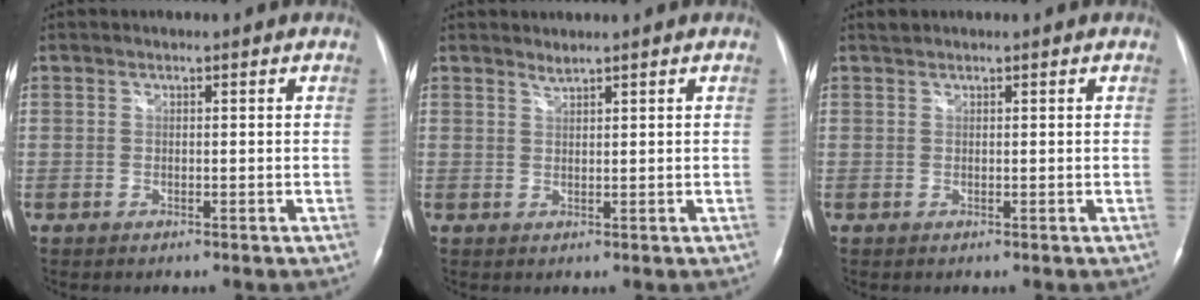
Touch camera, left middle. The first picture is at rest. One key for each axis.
{"total": 1.0, "fx": 0.9, "fy": -0.2, "fz": 0.1, "tx": -0.004, "ty": -0.004, "tz": 0.019}
{"total": 0.7, "fx": 0.7, "fy": 0.1, "fz": 0.0, "tx": -0.010, "ty": 0.007, "tz": 0.017}